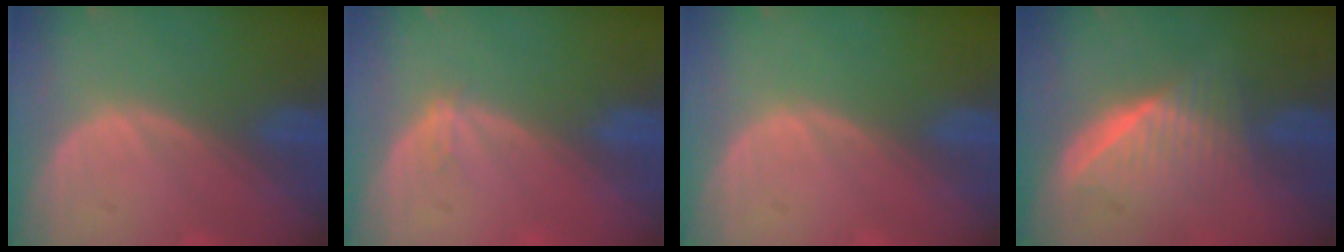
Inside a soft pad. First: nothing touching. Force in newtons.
{"total": 1.2, "press": 0.8, "slide": 0.8}
{"total": 0.0}
{"total": 6.5, "press": 5.9, "slide": 2.9}